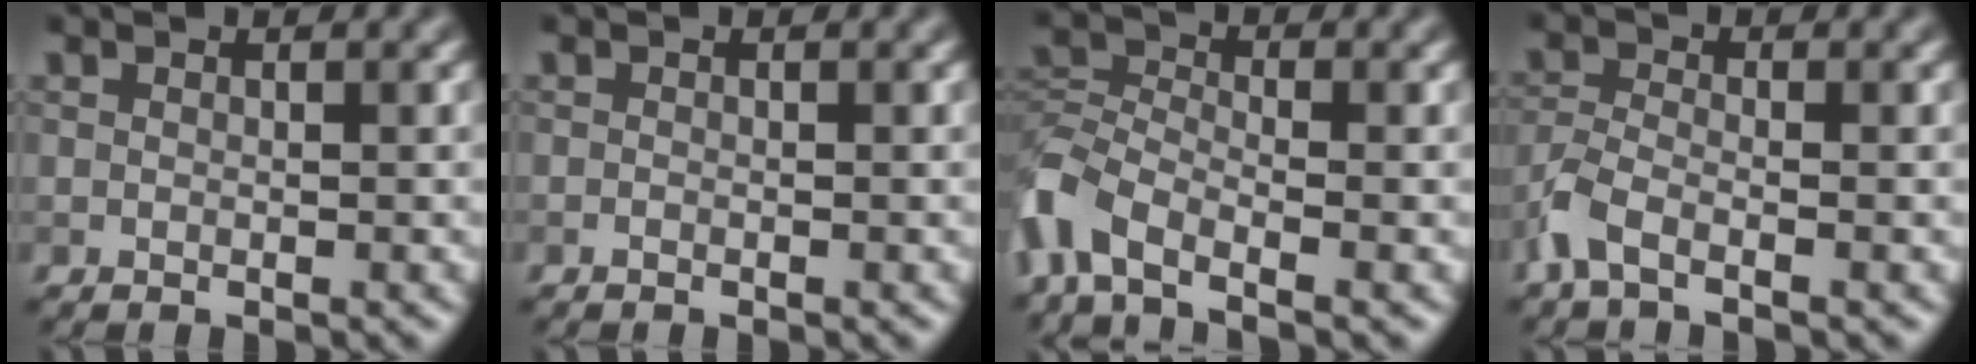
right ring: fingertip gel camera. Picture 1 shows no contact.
{"total": 0.0}
{"total": 6.2, "force": [-3.8, 3.0, 4.0], "torque": [-0.090, -0.004, -0.092]}
{"total": 3.2, "force": [-2.1, 1.0, 2.2], "torque": [-0.057, -0.005, -0.059]}